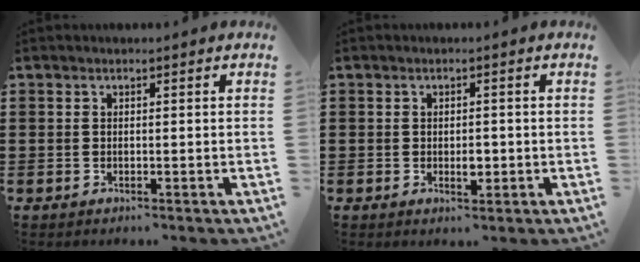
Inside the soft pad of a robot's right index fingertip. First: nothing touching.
{"total": 2.4, "force": [-0.3, 1.1, 2.1], "torque": [-0.038, 0.001, -0.005]}